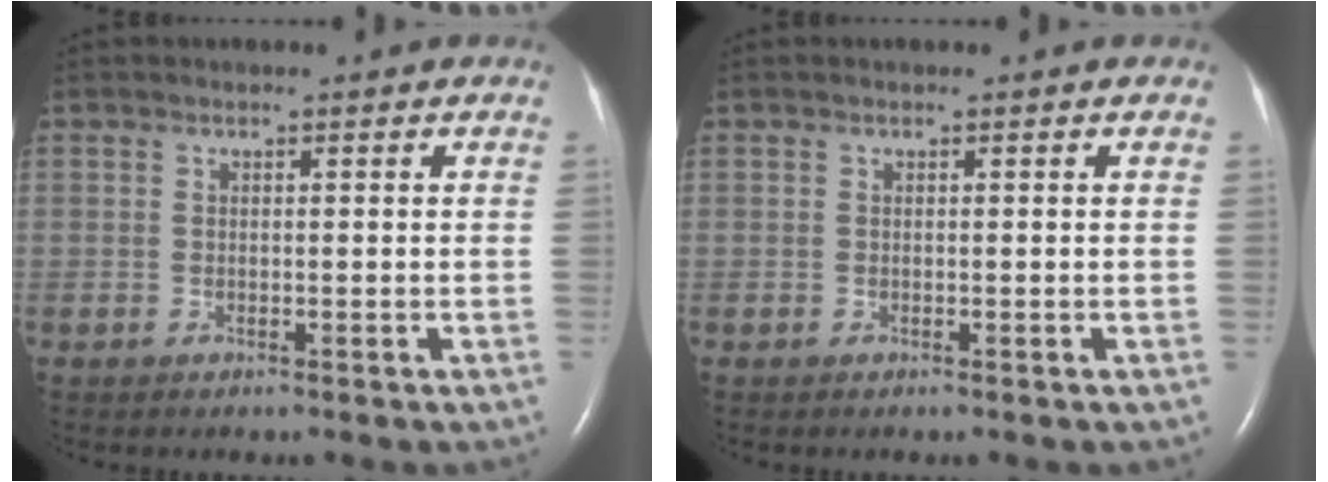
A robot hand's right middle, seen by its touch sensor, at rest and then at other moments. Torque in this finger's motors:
{"motor_torque": [0.00, 0.00, 0.00, 0.00]}